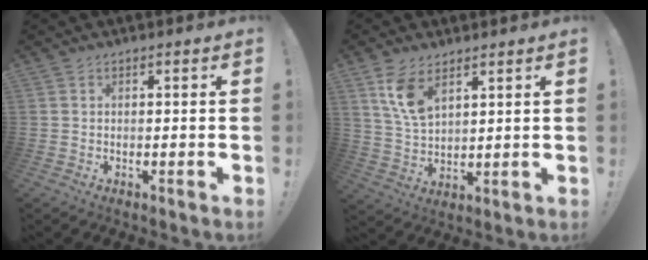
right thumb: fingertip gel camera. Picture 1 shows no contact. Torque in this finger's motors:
{"motor_torque": [0.06, 0.11, 0.96, 0.55, 0.26]}